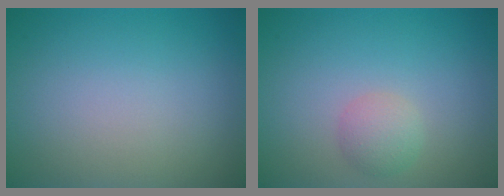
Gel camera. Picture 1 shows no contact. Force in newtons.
{"total": 1.9, "press": 1.9, "slide": 0.1}